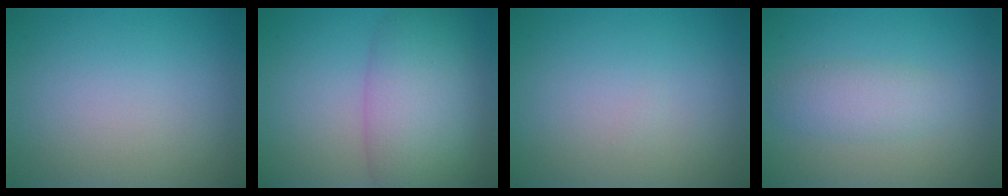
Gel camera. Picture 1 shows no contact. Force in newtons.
{"total": 8.1, "press": 8.1, "slide": 0.2}
{"total": 0.0}
{"total": 2.5, "press": 2.5, "slide": 0.0}